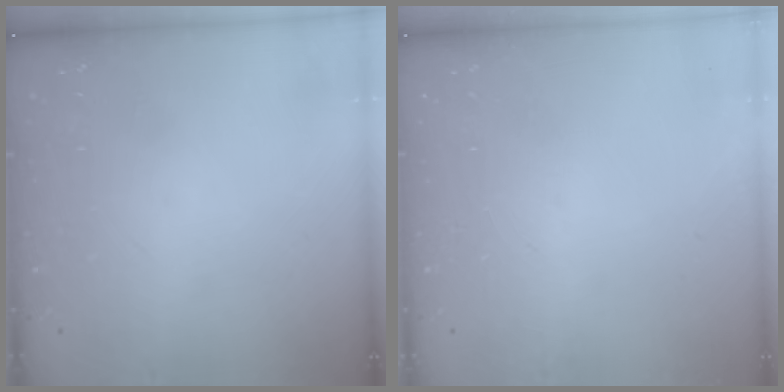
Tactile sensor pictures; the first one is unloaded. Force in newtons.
{"total": 0.0}